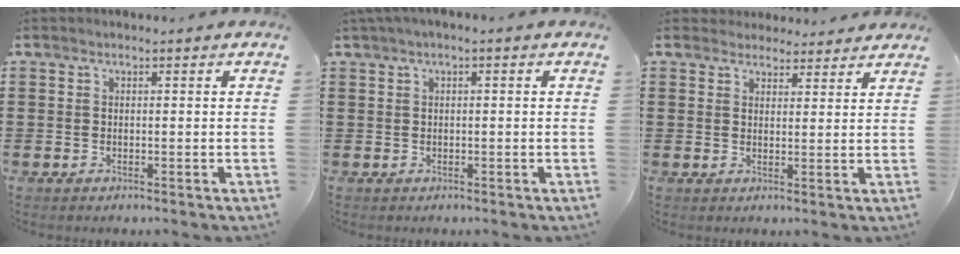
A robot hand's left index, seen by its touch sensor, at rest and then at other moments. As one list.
[{"total": 1.0, "force": [-0.1, 0.1, 1.0], "torque": [-0.015, -0.003, 0.000]}, {"total": 3.2, "force": [3.0, 1.0, 0.1], "torque": [-0.012, -0.004, 0.059]}]